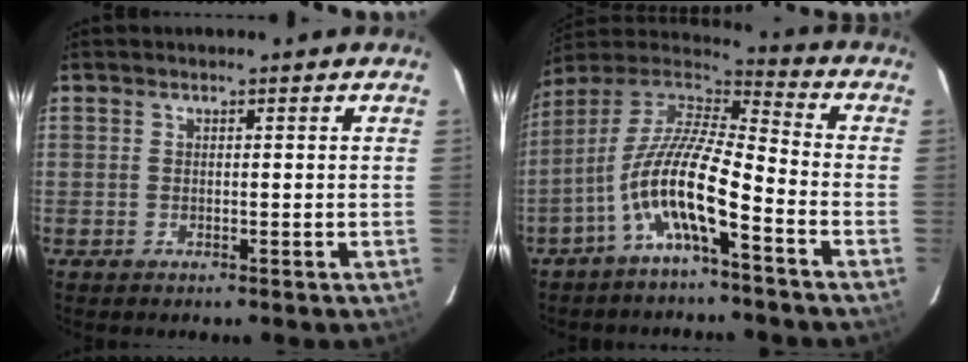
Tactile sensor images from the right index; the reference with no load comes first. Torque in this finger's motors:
{"motor_torque": [1.20, -0.94, 1.06, 0.21]}